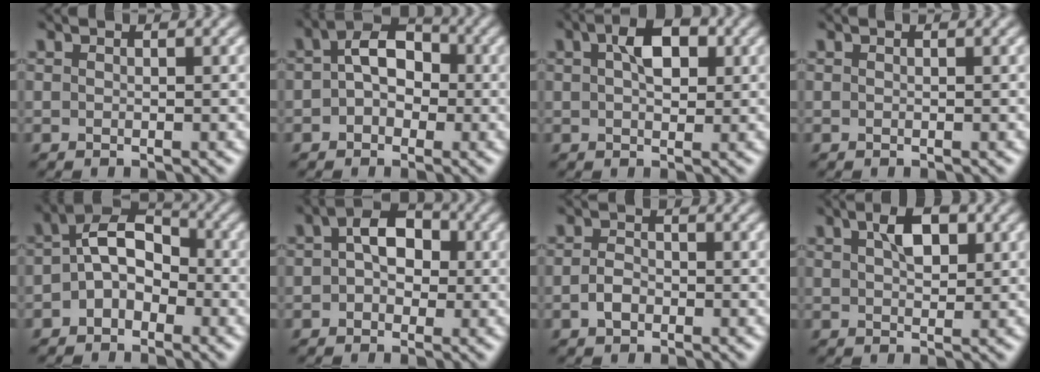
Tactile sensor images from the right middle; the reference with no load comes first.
{"total": 4.5, "force": [0.2, 3.3, 3.2], "torque": [-0.036, 0.011, -0.013]}
{"total": 4.2, "force": [1.2, 2.4, 3.2], "torque": [-0.052, 0.010, 0.016]}
{"total": 0.0}
{"total": 4.8, "force": [-0.6, 3.4, 3.4], "torque": [-0.046, 0.012, -0.023]}
{"total": 4.5, "force": [0.6, 3.2, 3.2], "torque": [-0.038, 0.014, -0.006]}
{"total": 1.7, "force": [-0.6, 1.2, 1.1], "torque": [-0.023, 0.002, -0.015]}
{"total": 3.4, "force": [1.3, 1.7, 2.6], "torque": [-0.046, 0.009, 0.023]}